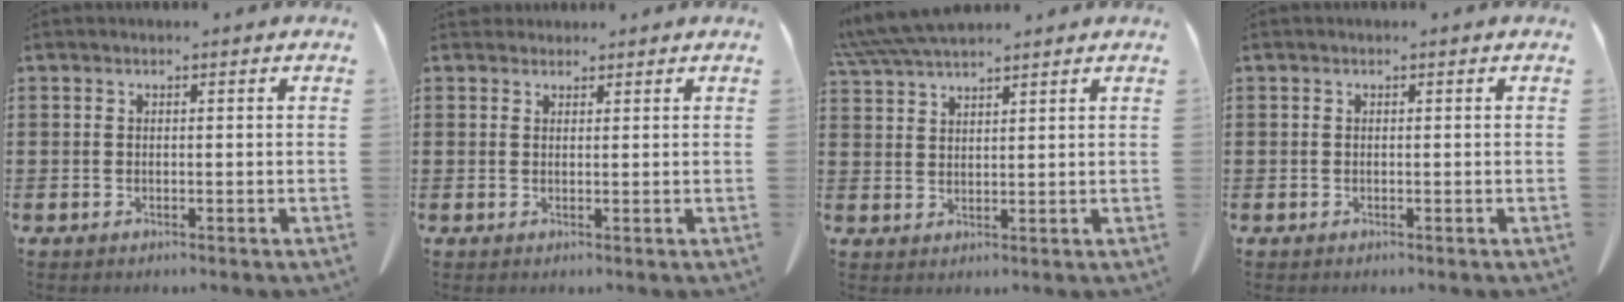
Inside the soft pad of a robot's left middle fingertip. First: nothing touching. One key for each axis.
{"total": 1.6, "fx": 1.5, "fy": 0.7, "fz": 0.1, "tx": -0.007, "ty": 0.001, "tz": 0.030}
{"total": 5.8, "fx": 5.2, "fy": 0.9, "fz": 2.3, "tx": -0.062, "ty": -0.012, "tz": 0.099}
{"total": 0.0}